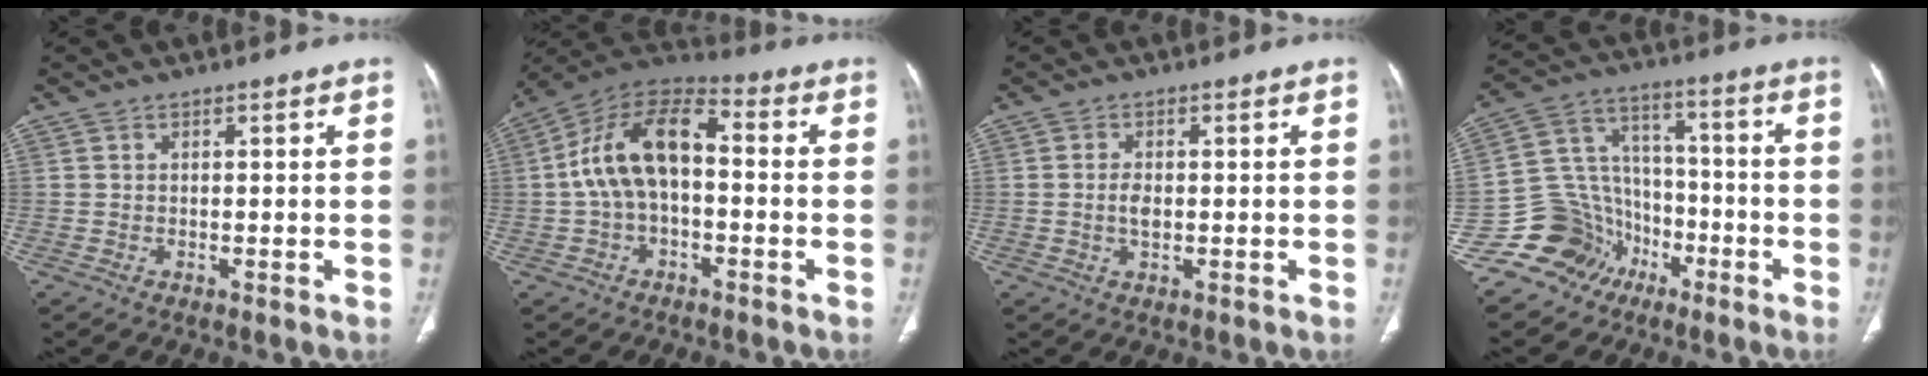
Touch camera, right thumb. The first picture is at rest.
{"total": 14.0, "force": [-0.3, 8.0, 11.5], "torque": [-0.204, 0.047, -0.017]}
{"total": 2.7, "force": [-0.1, 1.4, 2.3], "torque": [-0.045, 0.000, -0.002]}
{"total": 12.9, "force": [-7.2, 10.4, 2.1], "torque": [-0.001, 0.090, -0.130]}